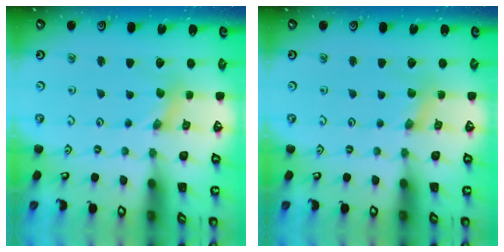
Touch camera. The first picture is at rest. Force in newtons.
{"total": 0.7, "press": 0.7, "slide": 0.1}